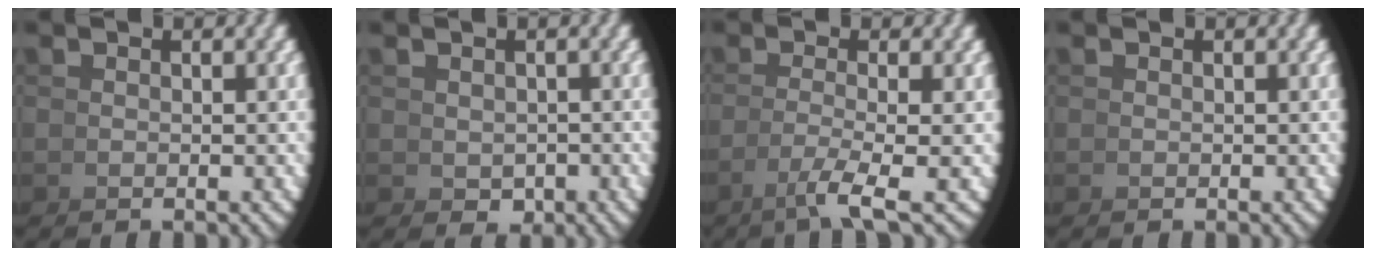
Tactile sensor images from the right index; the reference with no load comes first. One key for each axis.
{"total": 0.7, "fx": 0.2, "fy": 0.5, "fz": 0.4, "tx": 0.007, "ty": -0.012, "tz": 0.020}
{"total": 3.7, "fx": -1.2, "fy": -0.2, "fz": 3.5, "tx": -0.064, "ty": -0.013, "tz": -0.009}
{"total": 0.0}